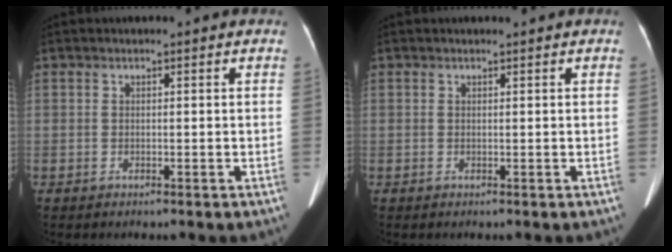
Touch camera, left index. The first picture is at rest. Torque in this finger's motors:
{"motor_torque": [0.05, 0.03, -0.09, 0.00]}